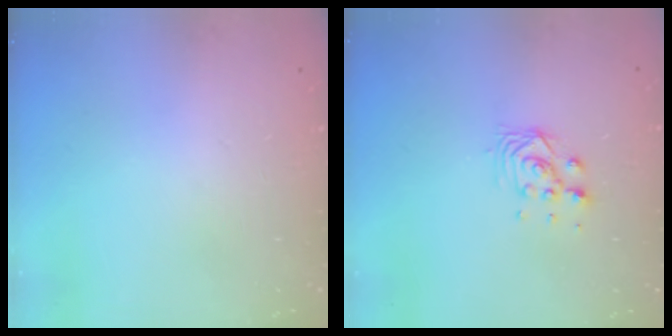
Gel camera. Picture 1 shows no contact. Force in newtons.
{"total": 3.9, "press": 3.8, "slide": 0.8}